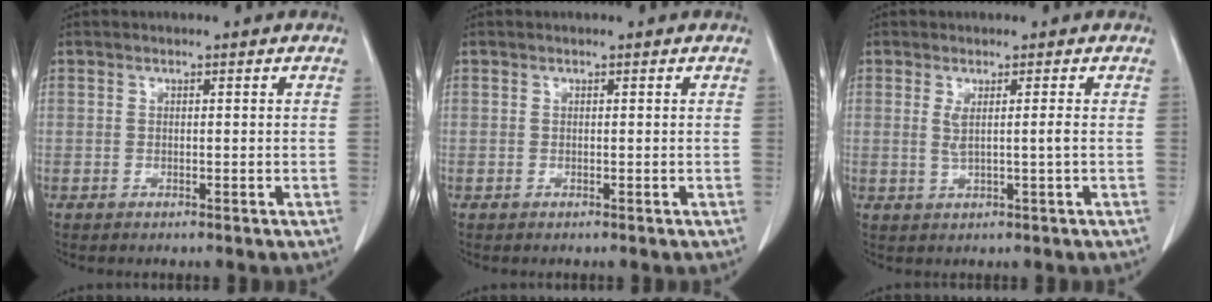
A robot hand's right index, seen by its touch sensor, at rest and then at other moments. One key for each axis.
{"total": 0.0}
{"total": 2.4, "fx": 0.4, "fy": -0.4, "fz": 2.4, "tx": -0.047, "ty": -0.004, "tz": 0.009}